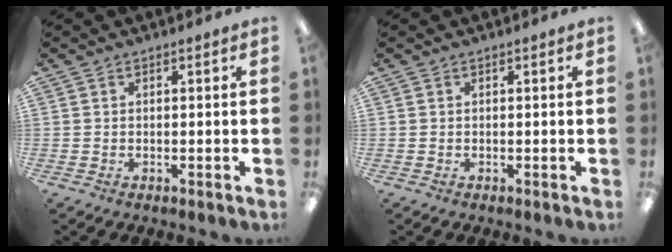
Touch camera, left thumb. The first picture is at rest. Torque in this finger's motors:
{"motor_torque": [0.00, 0.00, -0.20, 0.12, 0.00]}